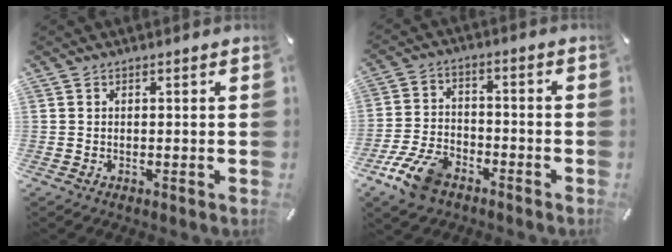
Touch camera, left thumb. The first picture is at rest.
{"total": 10.7, "force": [-6.5, 6.1, 5.9], "torque": [-0.122, 0.037, -0.119]}